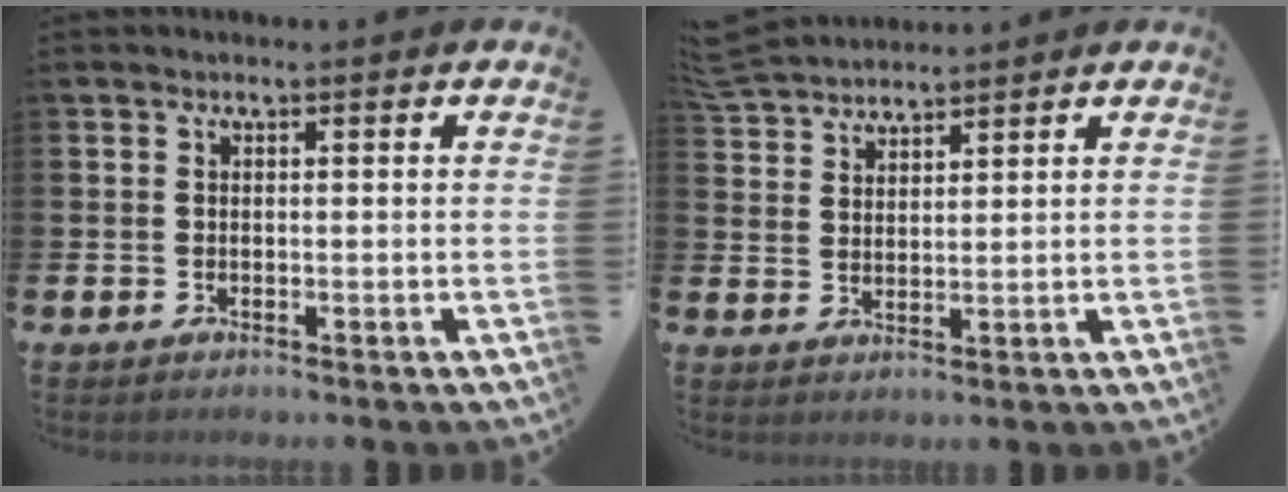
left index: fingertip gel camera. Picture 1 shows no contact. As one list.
[{"total": 5.1, "force": [5.0, 1.0, 0.5], "torque": [-0.023, -0.020, 0.094]}]